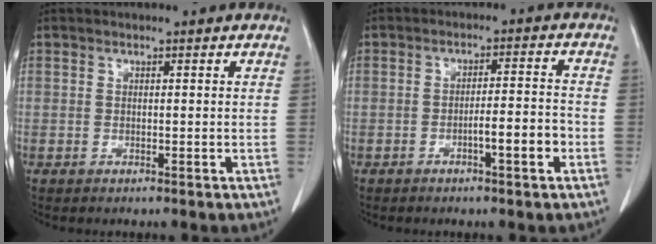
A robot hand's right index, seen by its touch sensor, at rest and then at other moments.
{"total": 5.1, "force": [-2.2, 0.4, 4.6], "torque": [-0.065, 0.006, -0.034]}